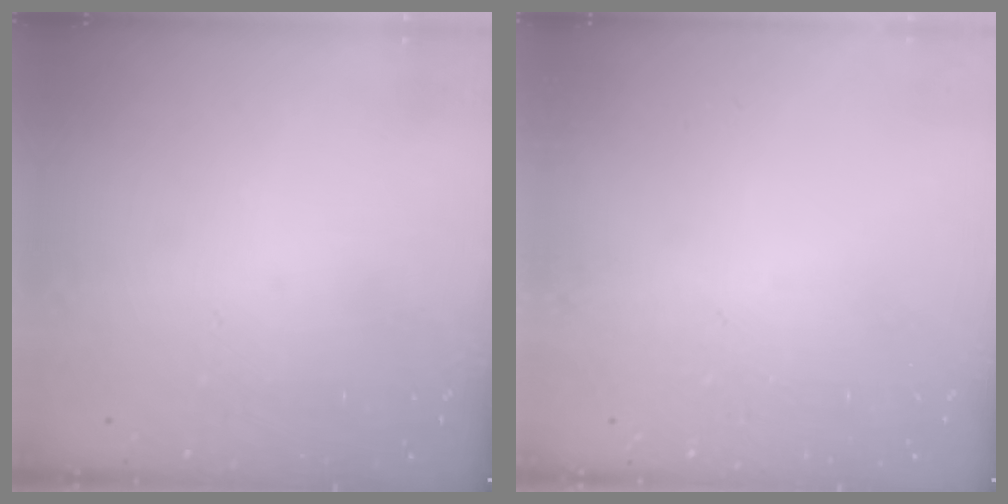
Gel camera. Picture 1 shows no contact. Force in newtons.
{"total": 0.0}